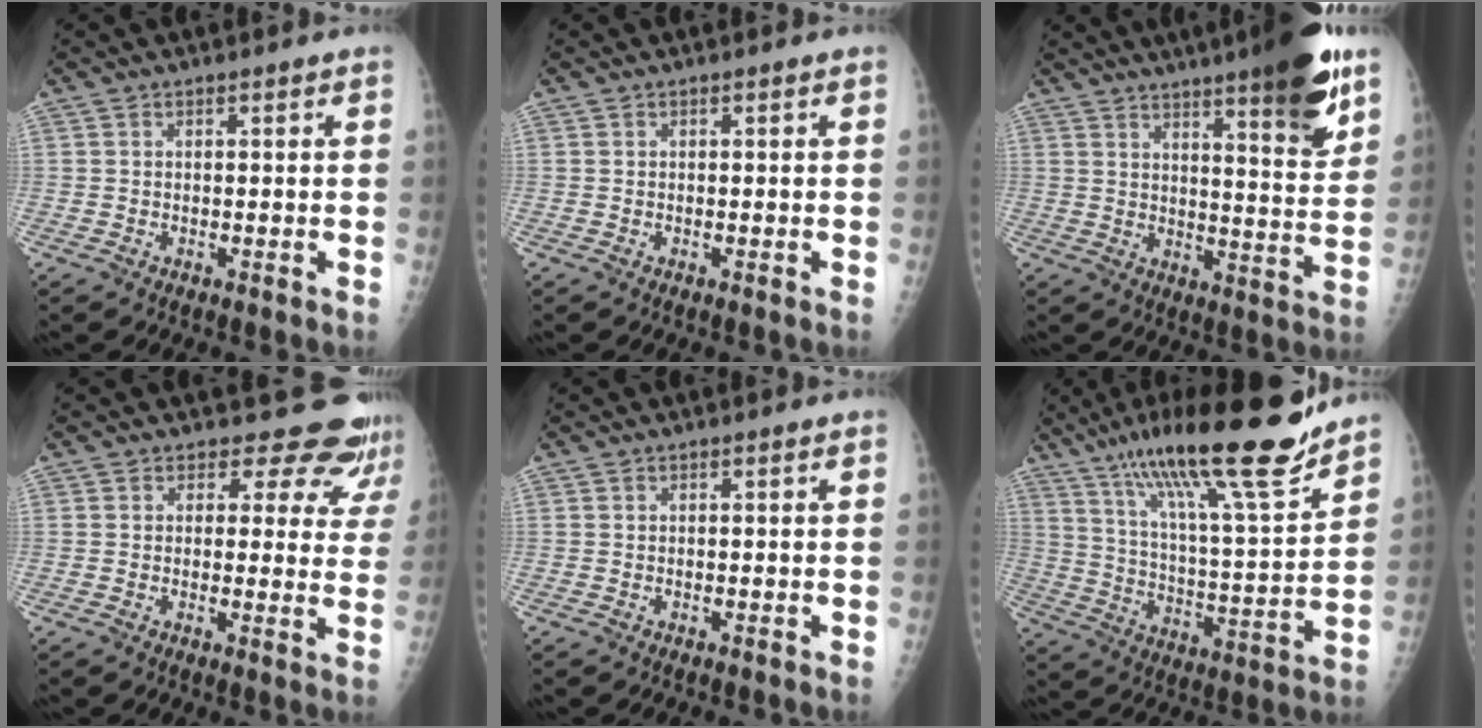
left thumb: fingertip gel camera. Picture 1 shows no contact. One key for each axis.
{"total": 0.0}
{"total": 16.7, "fx": 10.6, "fy": 2.7, "fz": 12.7, "tx": -0.153, "ty": -0.055, "tz": 0.151}
{"total": 11.2, "fx": 10.3, "fy": 4.5, "fz": 0.6, "tx": 0.050, "ty": -0.068, "tz": 0.089}
{"total": 0.0}
{"total": 23.1, "fx": 17.1, "fy": 3.1, "fz": 15.2, "tx": -0.234, "ty": -0.069, "tz": 0.290}